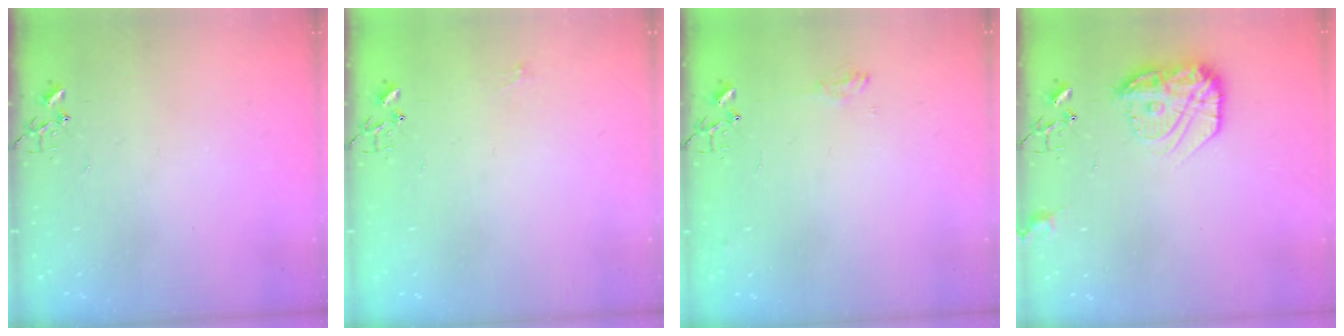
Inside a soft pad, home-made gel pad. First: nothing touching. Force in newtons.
{"total": 5.0, "press": 5.0, "slide": 0.7}
{"total": 5.8, "press": 5.7, "slide": 0.7}
{"total": 15.1, "press": 15.0, "slide": 1.0}